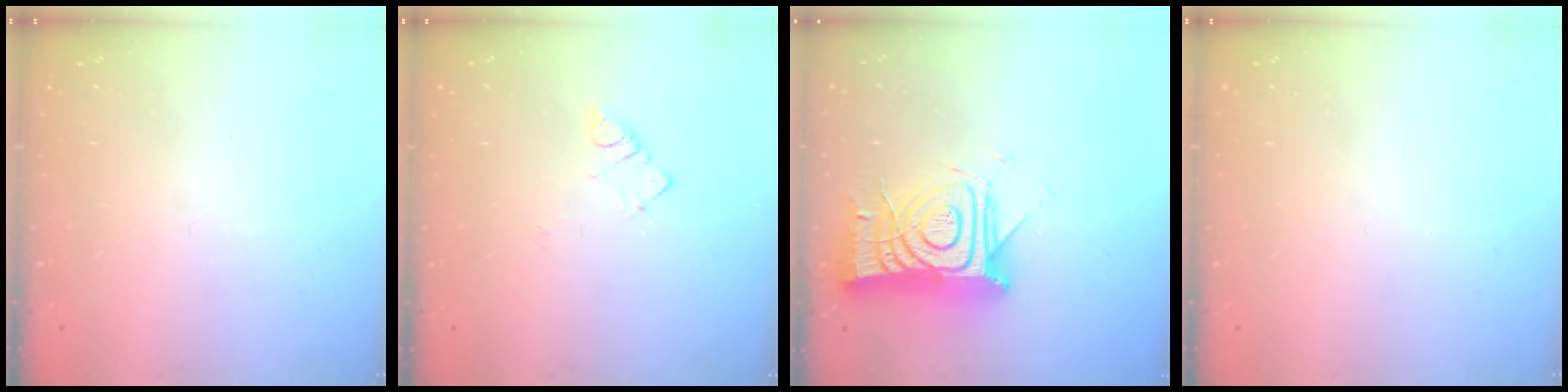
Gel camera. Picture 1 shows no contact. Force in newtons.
{"total": 3.2, "press": 3.2, "slide": 0.3}
{"total": 16.3, "press": 16.3, "slide": 1.5}
{"total": 0.0}